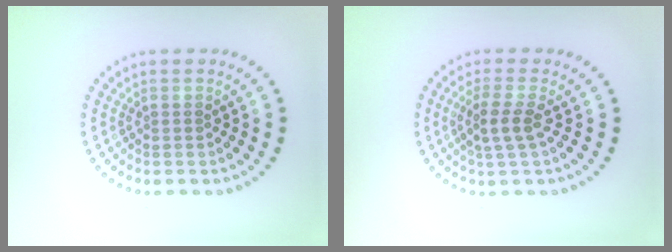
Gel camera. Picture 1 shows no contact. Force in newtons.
{"total": 2.3, "press": 1.9, "slide": 1.2}